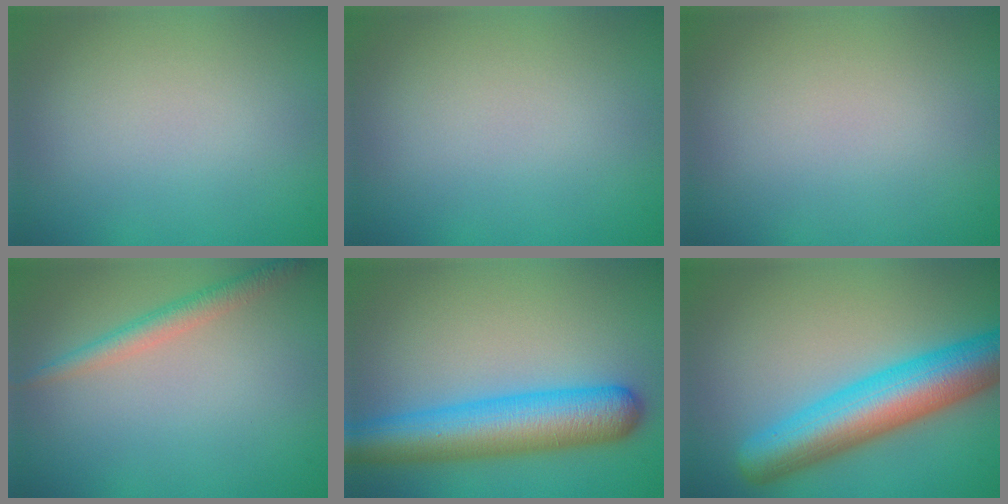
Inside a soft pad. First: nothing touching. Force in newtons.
{"total": 0.0}
{"total": 0.0}
{"total": 2.2, "press": 2.2, "slide": 0.1}
{"total": 7.9, "press": 7.9, "slide": 0.3}
{"total": 8.5, "press": 8.5, "slide": 0.2}